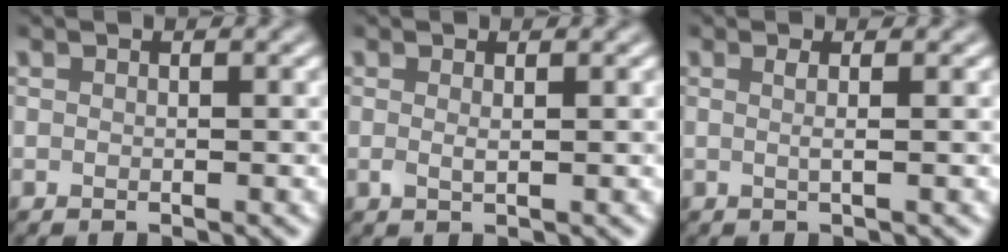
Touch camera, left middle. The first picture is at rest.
{"total": 0.8, "force": [0.2, 0.2, 0.8], "torque": [-0.013, -0.001, 0.002]}
{"total": 1.5, "force": [0.2, 0.5, 1.4], "torque": [-0.022, 0.000, -0.006]}